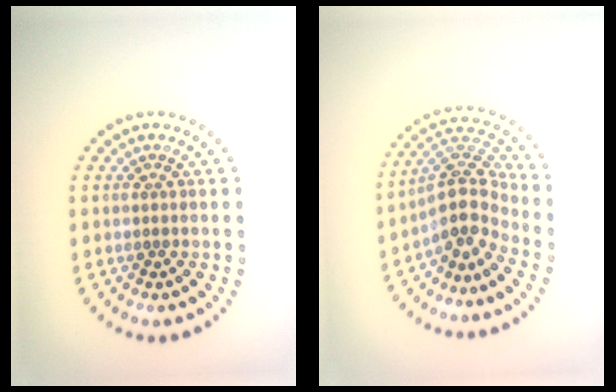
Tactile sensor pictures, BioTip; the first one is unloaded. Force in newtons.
{"total": 4.1, "press": 3.1, "slide": 2.8}